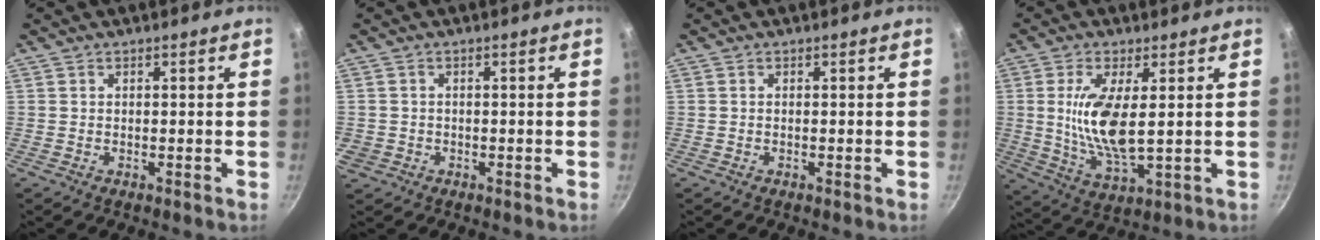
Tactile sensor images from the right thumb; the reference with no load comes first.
{"total": 2.6, "force": [-0.7, 2.4, 0.8], "torque": [-0.020, 0.003, -0.006]}
{"total": 0.0}
{"total": 11.7, "force": [1.6, 4.4, 10.7], "torque": [-0.212, -0.016, 0.039]}